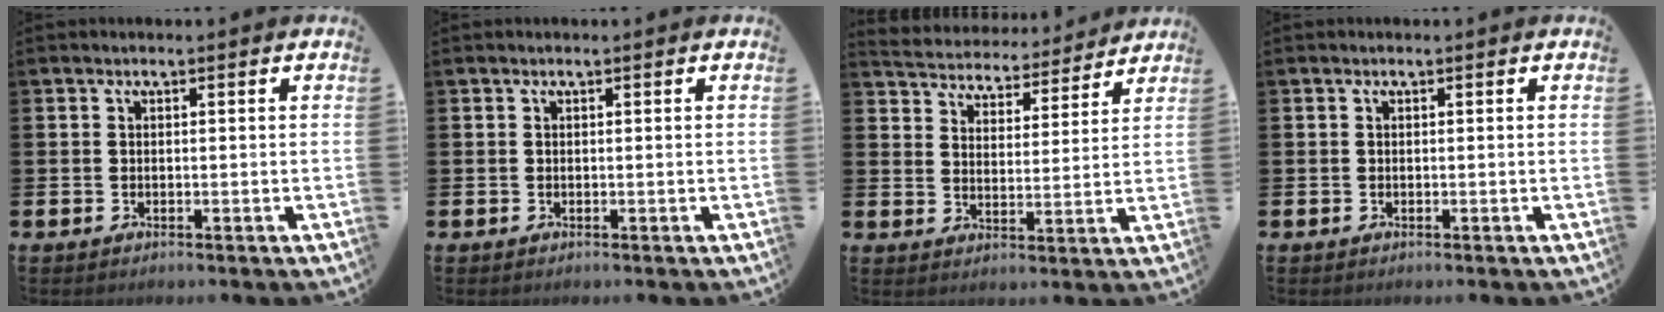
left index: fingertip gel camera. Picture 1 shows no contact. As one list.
[{"total": 0.0}, {"total": 5.0, "force": [4.9, 1.1, -0.1], "torque": [-0.020, -0.044, 0.082]}, {"total": 0.0}]